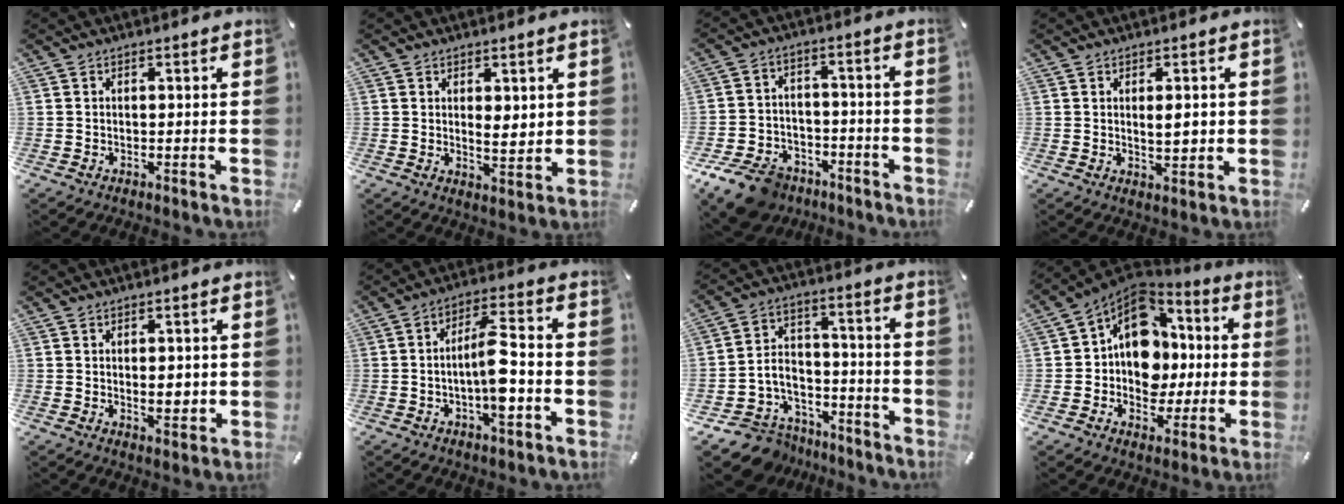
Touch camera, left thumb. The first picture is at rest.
{"total": 3.6, "force": [1.8, 2.0, 2.3], "torque": [-0.024, -0.014, 0.029]}
{"total": 11.0, "force": [-7.9, 6.3, 4.3], "torque": [-0.084, 0.052, -0.146]}
{"total": 3.7, "force": [0.7, 1.6, 3.2], "torque": [-0.050, -0.002, 0.007]}
{"total": 3.8, "force": [0.4, 2.4, 2.9], "torque": [-0.034, -0.005, 0.002]}
{"total": 10.1, "force": [-2.2, 3.5, 9.2], "torque": [-0.162, 0.009, -0.041]}
{"total": 9.3, "force": [-6.8, 6.3, 1.0], "torque": [-0.019, 0.036, -0.124]}
{"total": 14.3, "force": [1.3, 12.1, 7.6], "torque": [-0.120, -0.019, 0.029]}